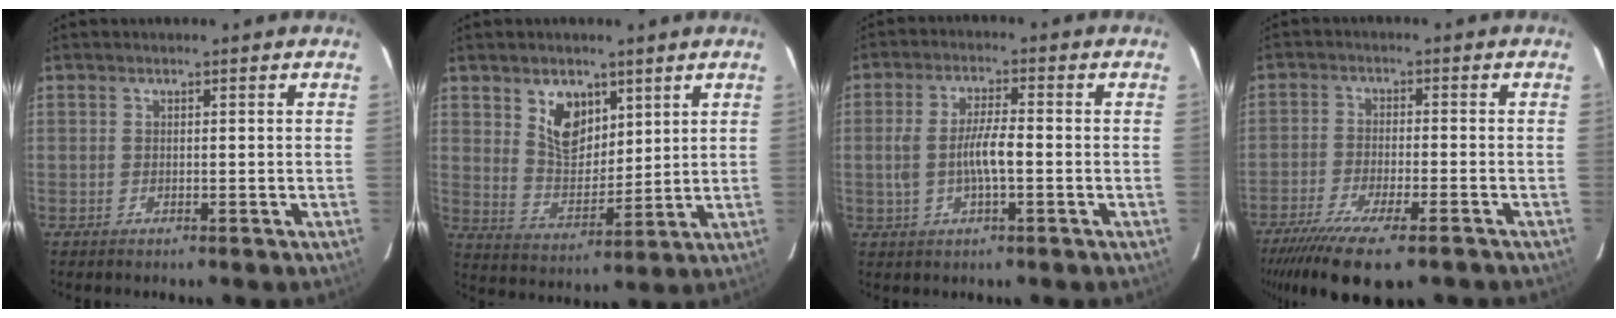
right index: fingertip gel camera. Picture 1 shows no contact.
{"total": 8.8, "force": [4.7, 5.6, 4.9], "torque": [-0.079, 0.003, 0.094]}
{"total": 6.5, "force": [-1.2, 1.7, 6.2], "torque": [-0.122, 0.004, -0.019]}
{"total": 15.8, "force": [-11.7, 3.7, 9.9], "torque": [-0.207, -0.054, -0.196]}